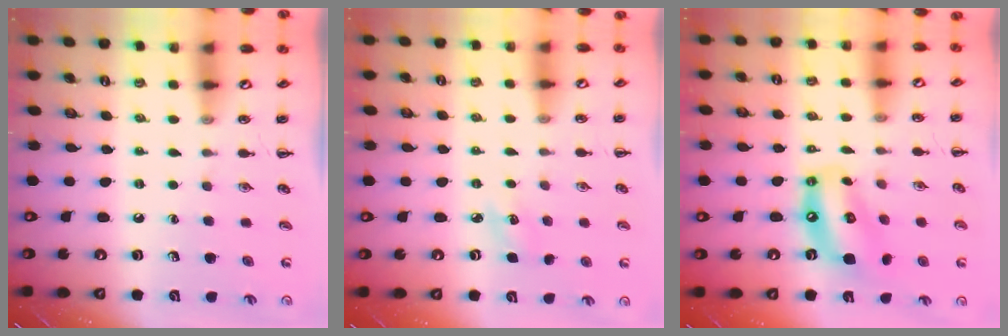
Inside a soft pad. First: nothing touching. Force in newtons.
{"total": 4.4, "press": 4.2, "slide": 1.3}
{"total": 12.7, "press": 12.2, "slide": 3.5}